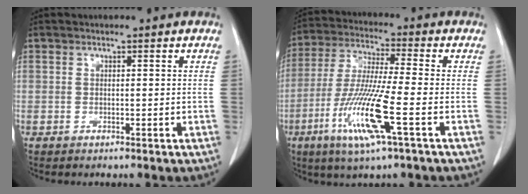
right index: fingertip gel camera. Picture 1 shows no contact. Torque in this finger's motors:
{"motor_torque": [1.77, -0.37, 0.54, 0.14]}